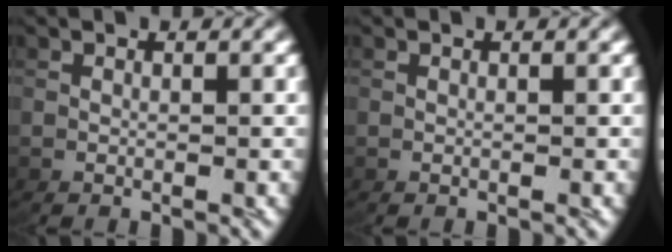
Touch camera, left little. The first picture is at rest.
{"total": 0.0}